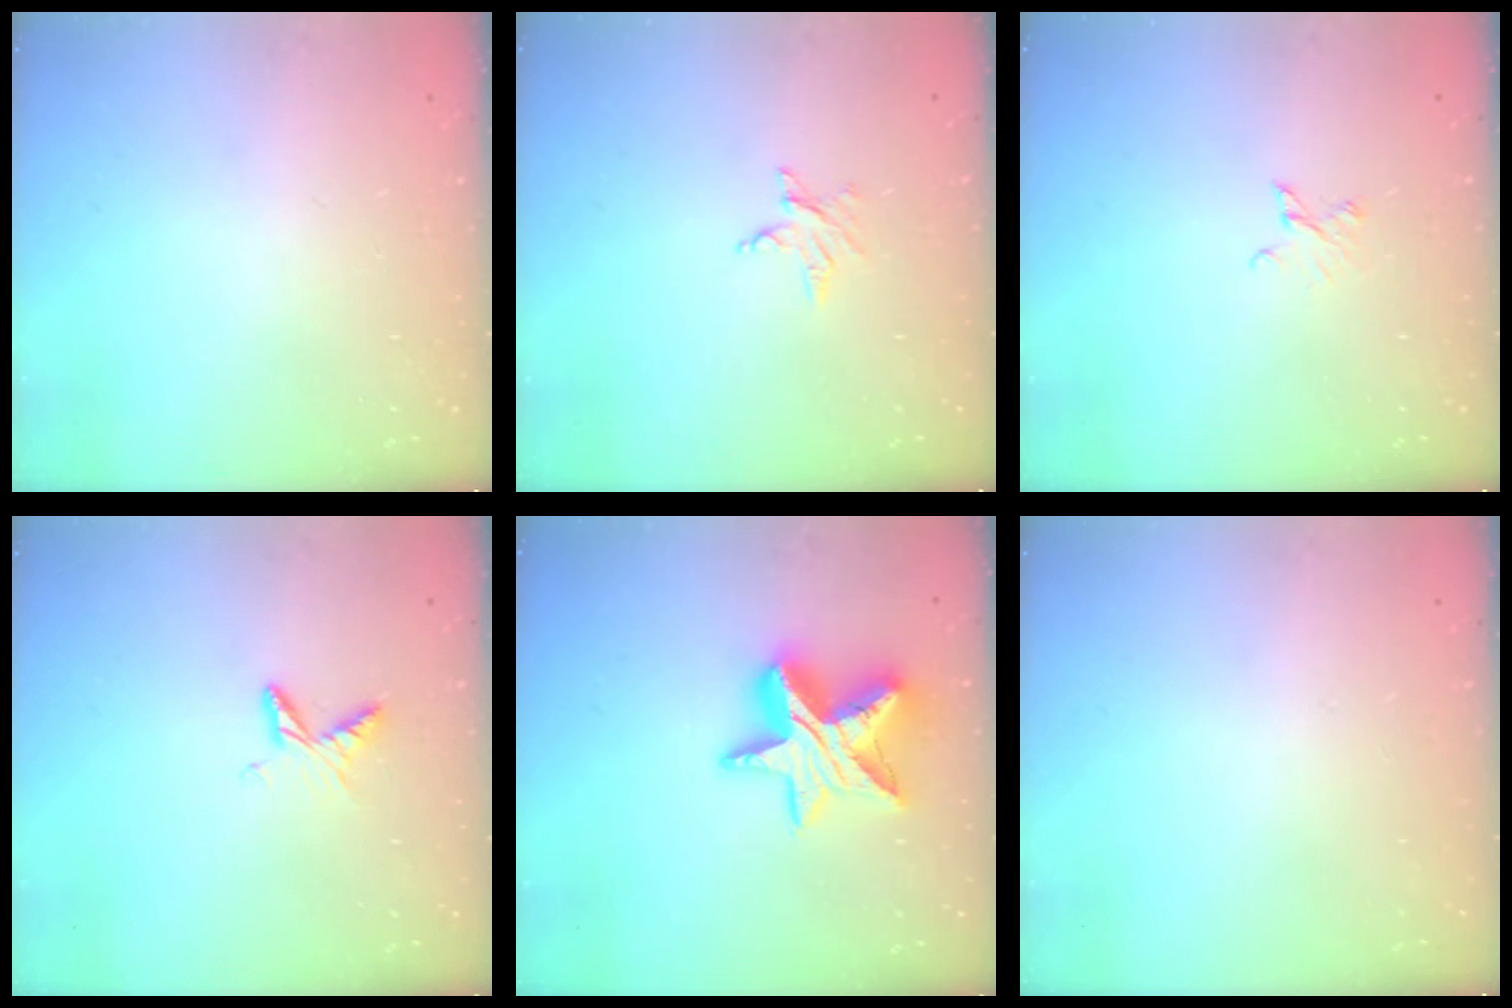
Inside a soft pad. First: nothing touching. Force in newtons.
{"total": 2.5, "press": 2.5, "slide": 0.4}
{"total": 2.1, "press": 2.1, "slide": 0.3}
{"total": 6.1, "press": 6.1, "slide": 0.6}
{"total": 16.2, "press": 16.2, "slide": 1.2}
{"total": 0.0}